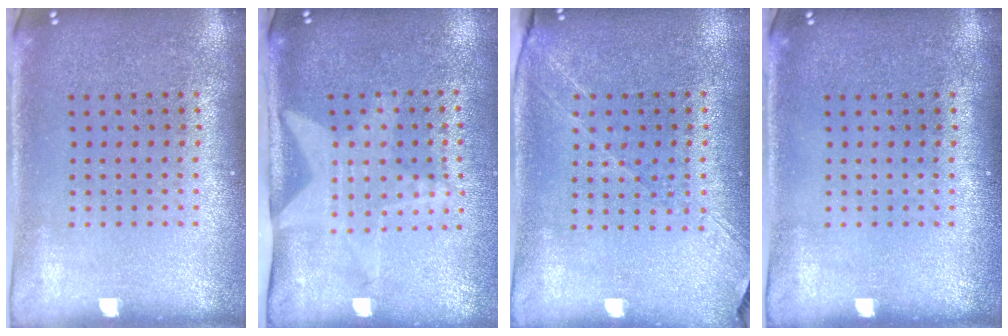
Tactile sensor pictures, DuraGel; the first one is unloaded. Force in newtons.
{"total": 2.1, "press": 1.5, "slide": 1.4}
{"total": 1.3, "press": 1.2, "slide": 0.5}
{"total": 0.0}